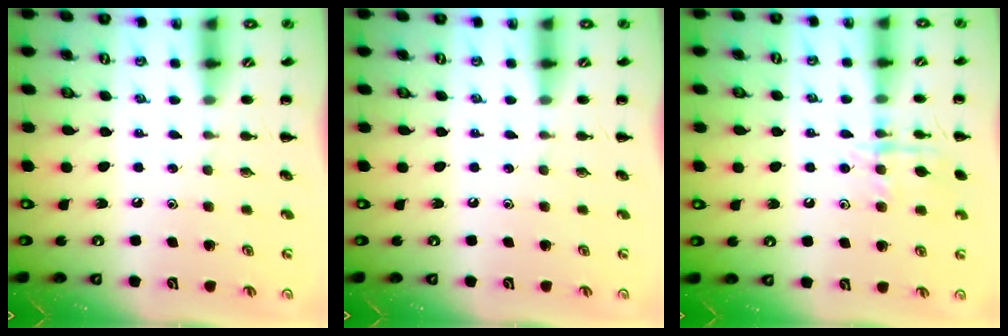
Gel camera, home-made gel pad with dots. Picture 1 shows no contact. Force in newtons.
{"total": 0.0}
{"total": 10.7, "press": 10.7, "slide": 0.6}